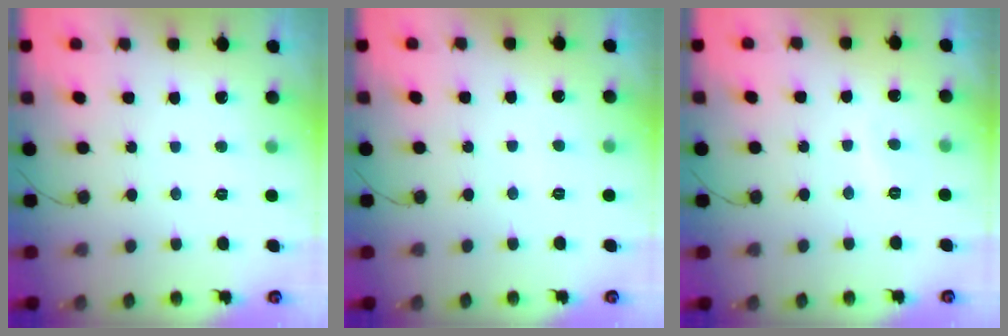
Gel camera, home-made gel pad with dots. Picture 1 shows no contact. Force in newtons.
{"total": 2.1, "press": 2.1, "slide": 0.2}
{"total": 1.8, "press": 1.6, "slide": 0.6}